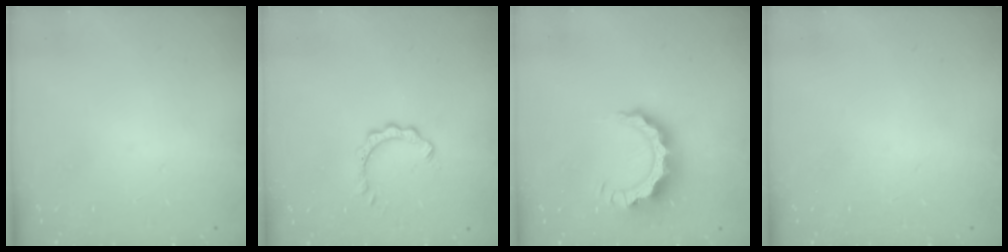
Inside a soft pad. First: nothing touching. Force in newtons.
{"total": 4.0, "press": 4.0, "slide": 0.3}
{"total": 10.3, "press": 10.3, "slide": 0.7}
{"total": 0.0}